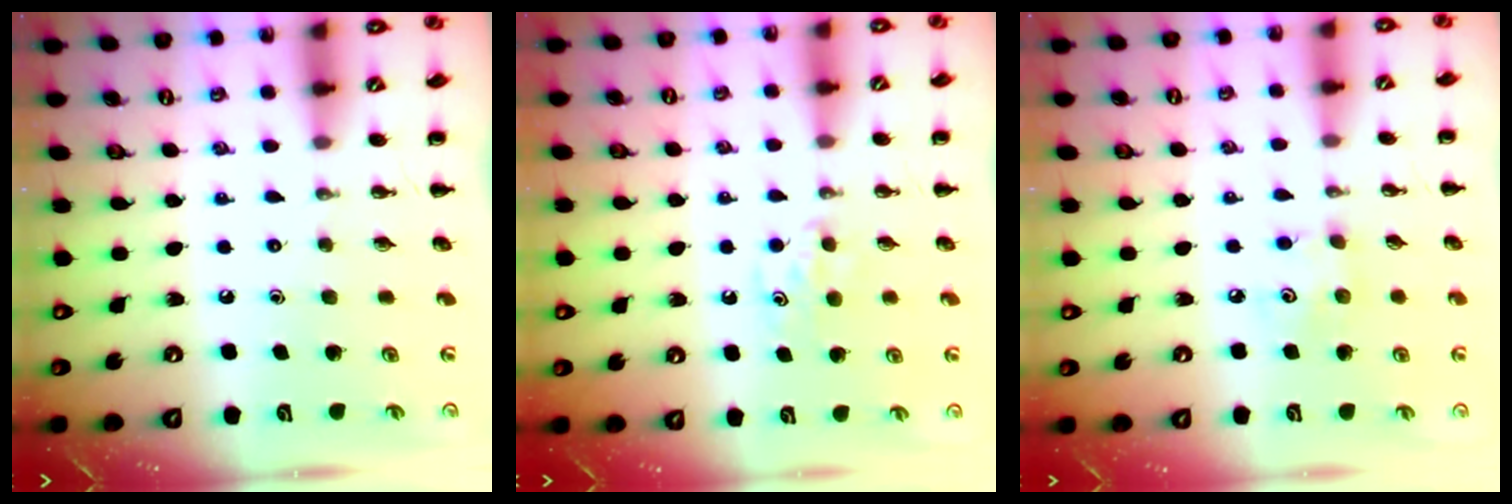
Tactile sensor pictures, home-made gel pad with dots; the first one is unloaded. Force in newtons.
{"total": 5.0, "press": 4.8, "slide": 1.5}
{"total": 4.0, "press": 3.9, "slide": 1.1}